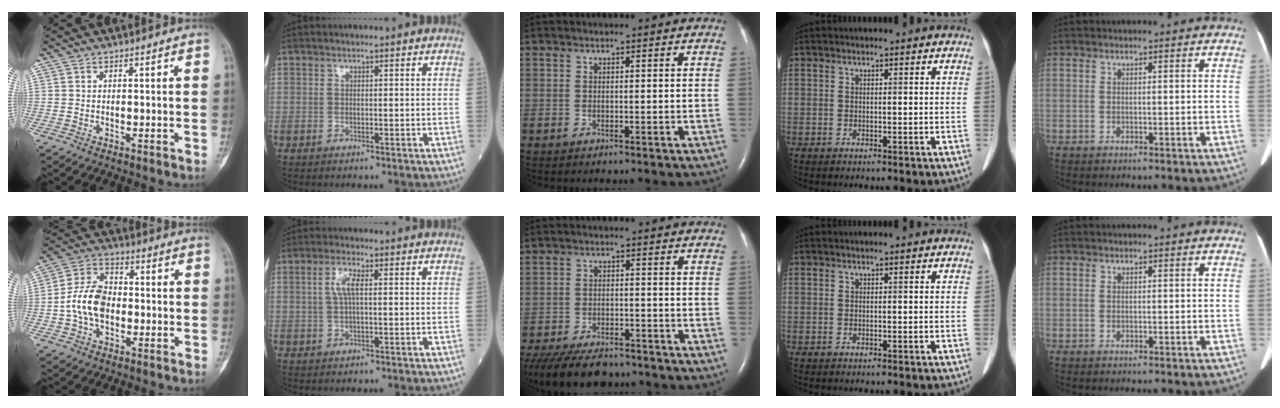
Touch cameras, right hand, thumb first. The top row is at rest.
{"thumb": {"total": 10.2, "force": [-1.5, 6.9, 7.4], "torque": [-0.132, 0.028, -0.038]}, "index": {"total": 3.2, "force": [0.6, 0.7, 3.1], "torque": [-0.067, 0.008, 0.013]}, "middle": {"total": 14.4, "force": [-11.8, 5.1, 6.5], "torque": [-0.154, -0.022, -0.177]}}